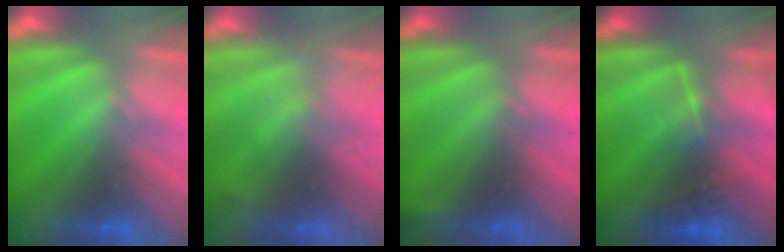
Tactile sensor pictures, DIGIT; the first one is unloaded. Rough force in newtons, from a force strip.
{"total": 2.1}
{"total": 2.4}
{"total": 2.7}